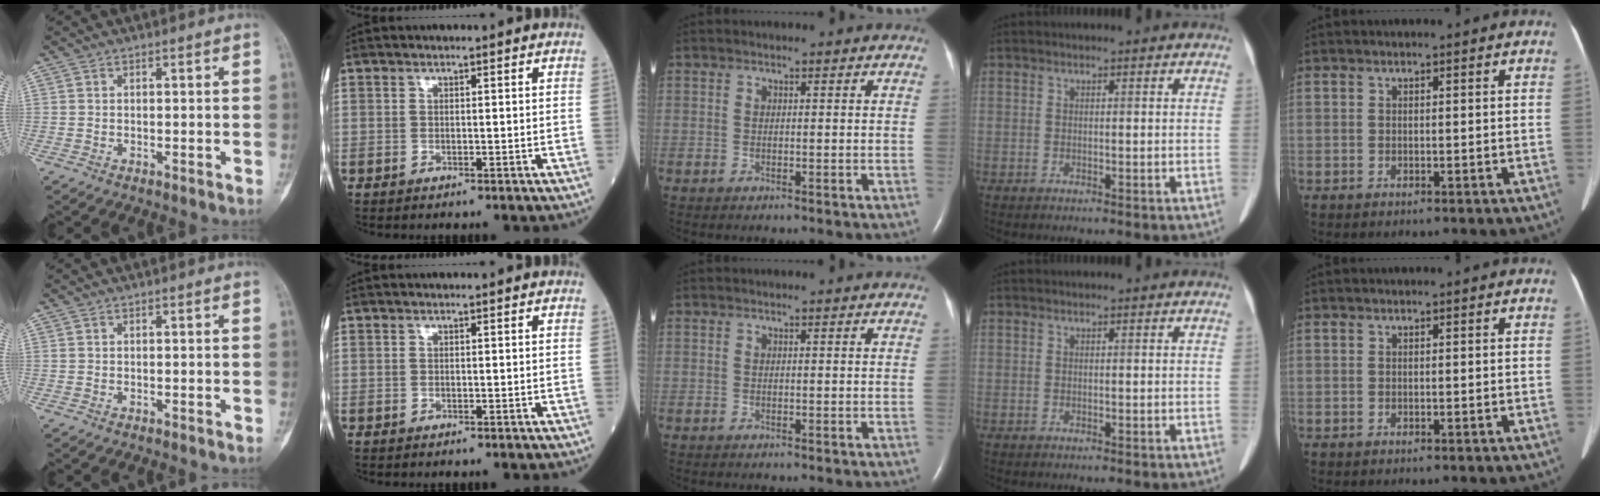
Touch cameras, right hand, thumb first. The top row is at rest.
{}